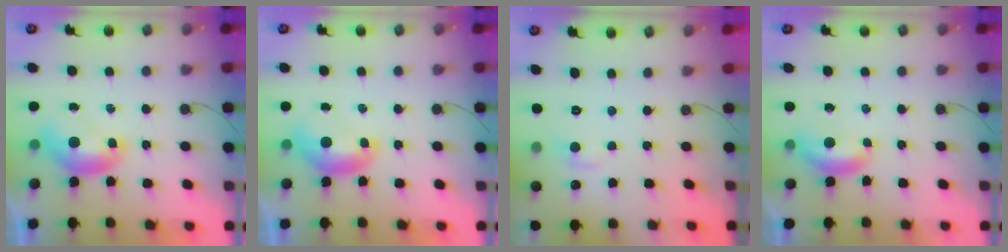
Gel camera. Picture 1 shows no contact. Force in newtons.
{"total": 0.0}
{"total": 0.9, "press": 0.5, "slide": 0.7}
{"total": 1.1, "press": 1.0, "slide": 0.5}